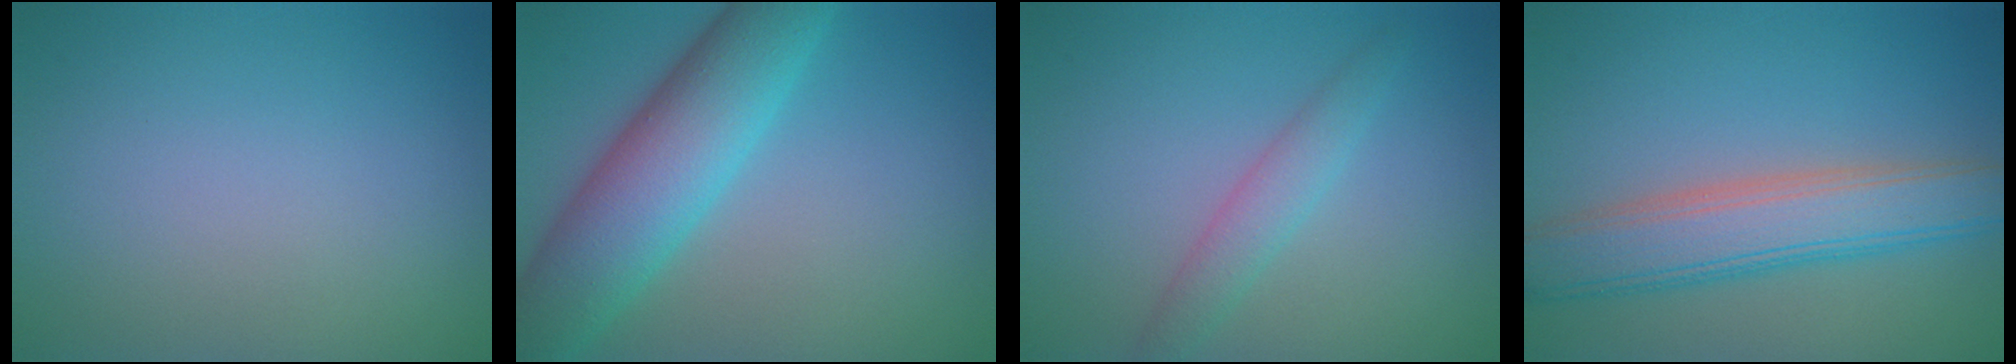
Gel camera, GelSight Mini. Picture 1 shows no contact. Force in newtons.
{"total": 8.5, "press": 8.5, "slide": 0.1}
{"total": 2.3, "press": 2.3, "slide": 0.0}
{"total": 6.5, "press": 6.5, "slide": 0.1}